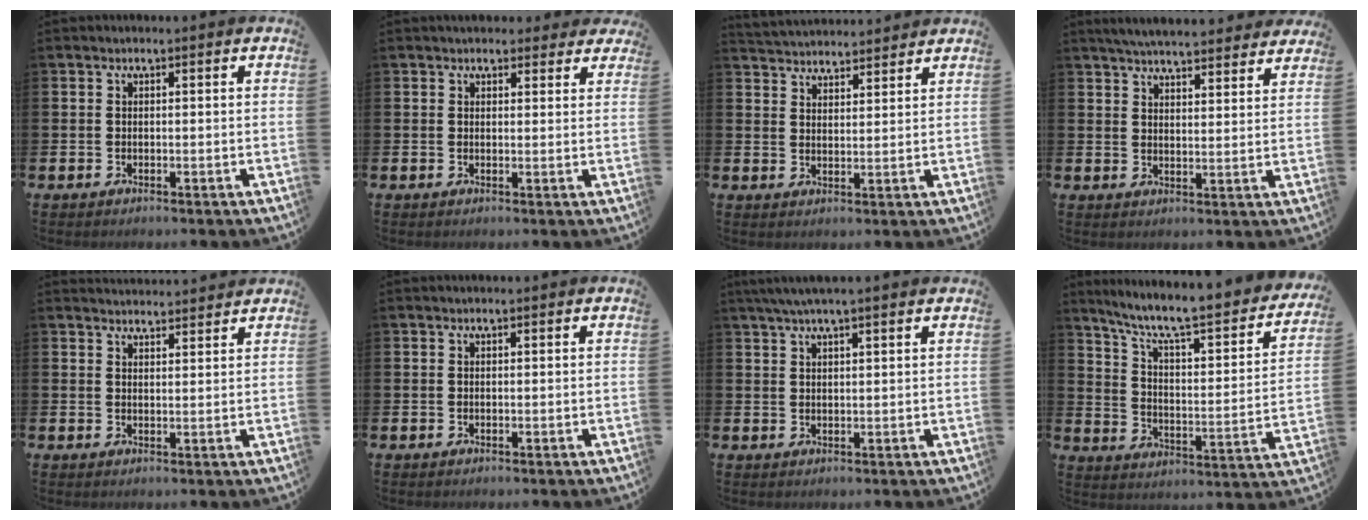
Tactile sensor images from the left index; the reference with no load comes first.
{"total": 2.7, "force": [2.5, 1.2, 0.1], "torque": [0.012, -0.012, 0.040]}
{"total": 4.1, "force": [4.0, 0.7, -0.3], "torque": [-0.005, -0.025, 0.073]}
{"total": 5.7, "force": [5.5, 0.7, 1.1], "torque": [-0.025, -0.033, 0.097]}
{"total": 3.0, "force": [3.0, 0.3, -0.1], "torque": [0.007, -0.022, 0.052]}
{"total": 0.0}
{"total": 3.7, "force": [3.0, 0.1, 2.1], "torque": [-0.043, -0.003, 0.054]}
{"total": 8.0, "force": [6.5, 1.8, 4.3], "torque": [-0.096, -0.056, 0.100]}